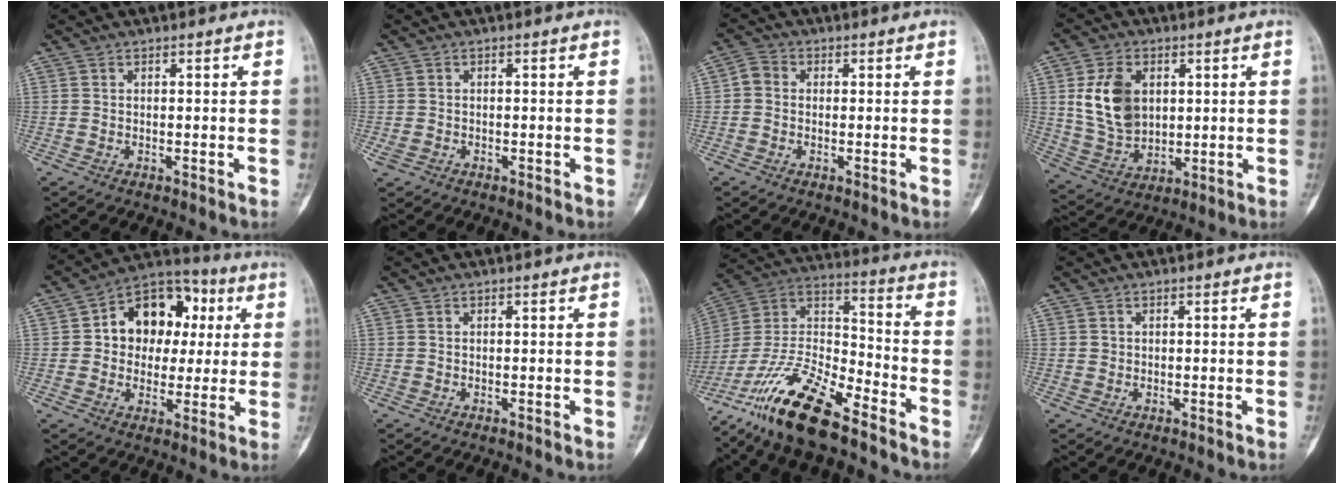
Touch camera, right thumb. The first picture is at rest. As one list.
[{"total": 1.6, "force": [-0.7, 1.2, 0.7], "torque": [-0.017, 0.005, -0.011]}, {"total": 2.8, "force": [-0.1, 2.3, 1.5], "torque": [-0.016, 0.008, -0.014]}, {"total": 12.5, "force": [2.8, 8.9, 8.4], "torque": [-0.134, -0.012, 0.062]}, {"total": 15.1, "force": [2.8, 11.4, 9.5], "torque": [-0.077, 0.021, 0.033]}, {"total": 0.0}, {"total": 20.2, "force": [-14.3, 6.1, 12.9], "torque": [-0.251, 0.073, -0.266]}, {"total": 0.7, "force": [0.1, 0.6, 0.1], "torque": [0.000, 0.002, 0.004]}]